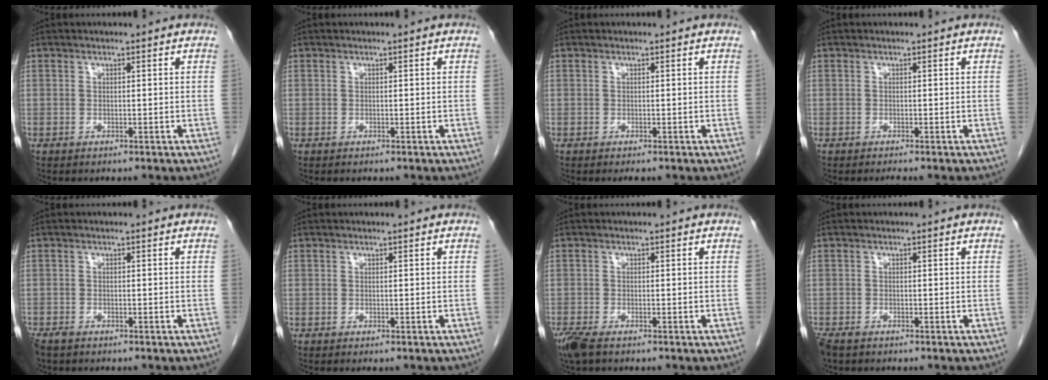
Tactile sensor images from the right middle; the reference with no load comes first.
{"total": 0.0}
{"total": 0.6, "force": [-0.5, 0.0, 0.4], "torque": [-0.009, -0.005, -0.006]}
{"total": 0.7, "force": [-0.5, -0.3, 0.2], "torque": [-0.009, -0.002, -0.009]}
{"total": 2.1, "force": [-1.7, 0.8, 0.9], "torque": [-0.021, -0.005, -0.028]}
{"total": 0.0}
{"total": 3.7, "force": [-2.7, 1.1, 2.4], "torque": [-0.056, -0.012, -0.048]}
{"total": 2.7, "force": [-2.1, 1.1, 1.3], "torque": [-0.032, -0.008, -0.035]}